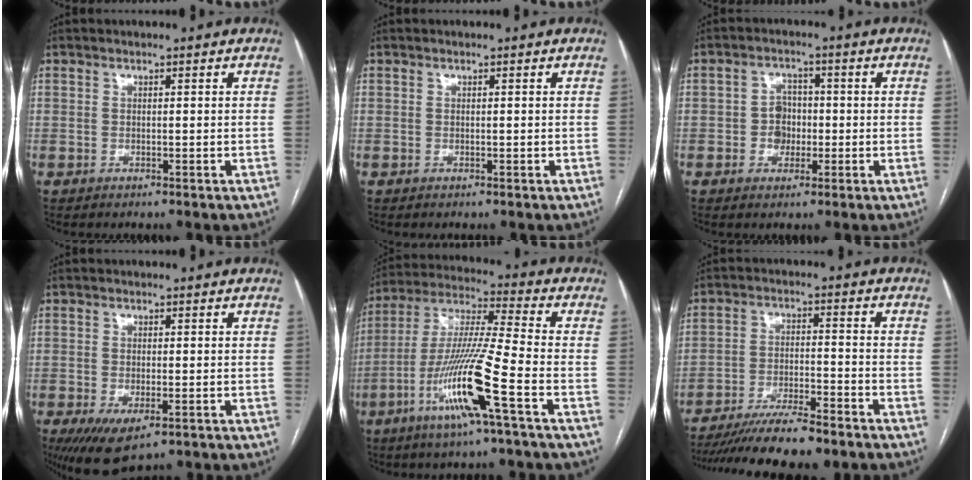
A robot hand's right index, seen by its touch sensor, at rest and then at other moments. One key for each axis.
{"total": 0.0}
{"total": 3.9, "fx": -0.6, "fy": 3.4, "fz": 1.9, "tx": -0.028, "ty": 0.012, "tz": -0.009}
{"total": 7.2, "fx": -4.0, "fy": 2.6, "fz": 5.4, "tx": -0.088, "ty": -0.019, "tz": -0.059}
{"total": 15.3, "fx": -6.6, "fy": -0.9, "fz": 13.8, "tx": -0.280, "ty": -0.015, "tz": -0.128}
{"total": 13.4, "fx": -11.6, "fy": 0.8, "fz": 6.7, "tx": -0.104, "ty": -0.020, "tz": -0.182}